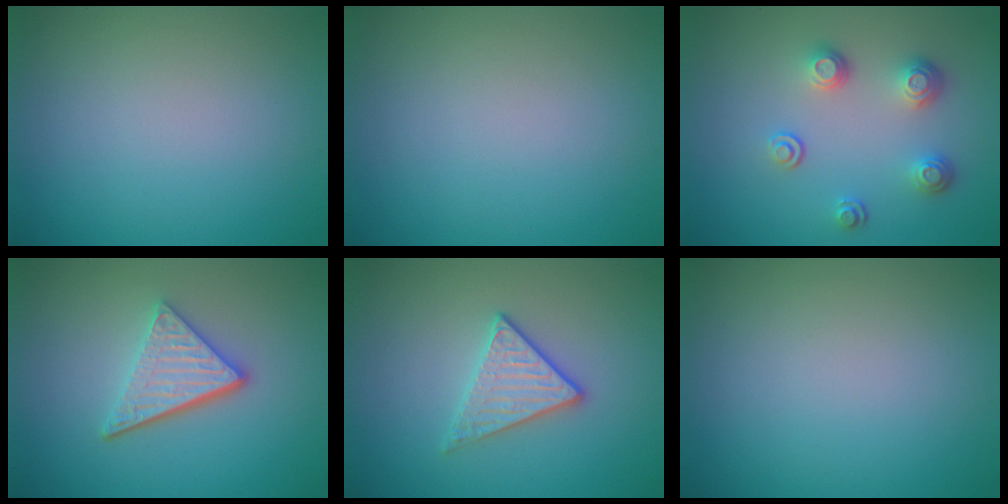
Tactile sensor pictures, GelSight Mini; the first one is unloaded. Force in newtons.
{"total": 0.0}
{"total": 3.1, "press": 2.5, "slide": 1.9}
{"total": 4.2, "press": 3.2, "slide": 2.7}
{"total": 2.8, "press": 2.7, "slide": 0.8}
{"total": 0.0}